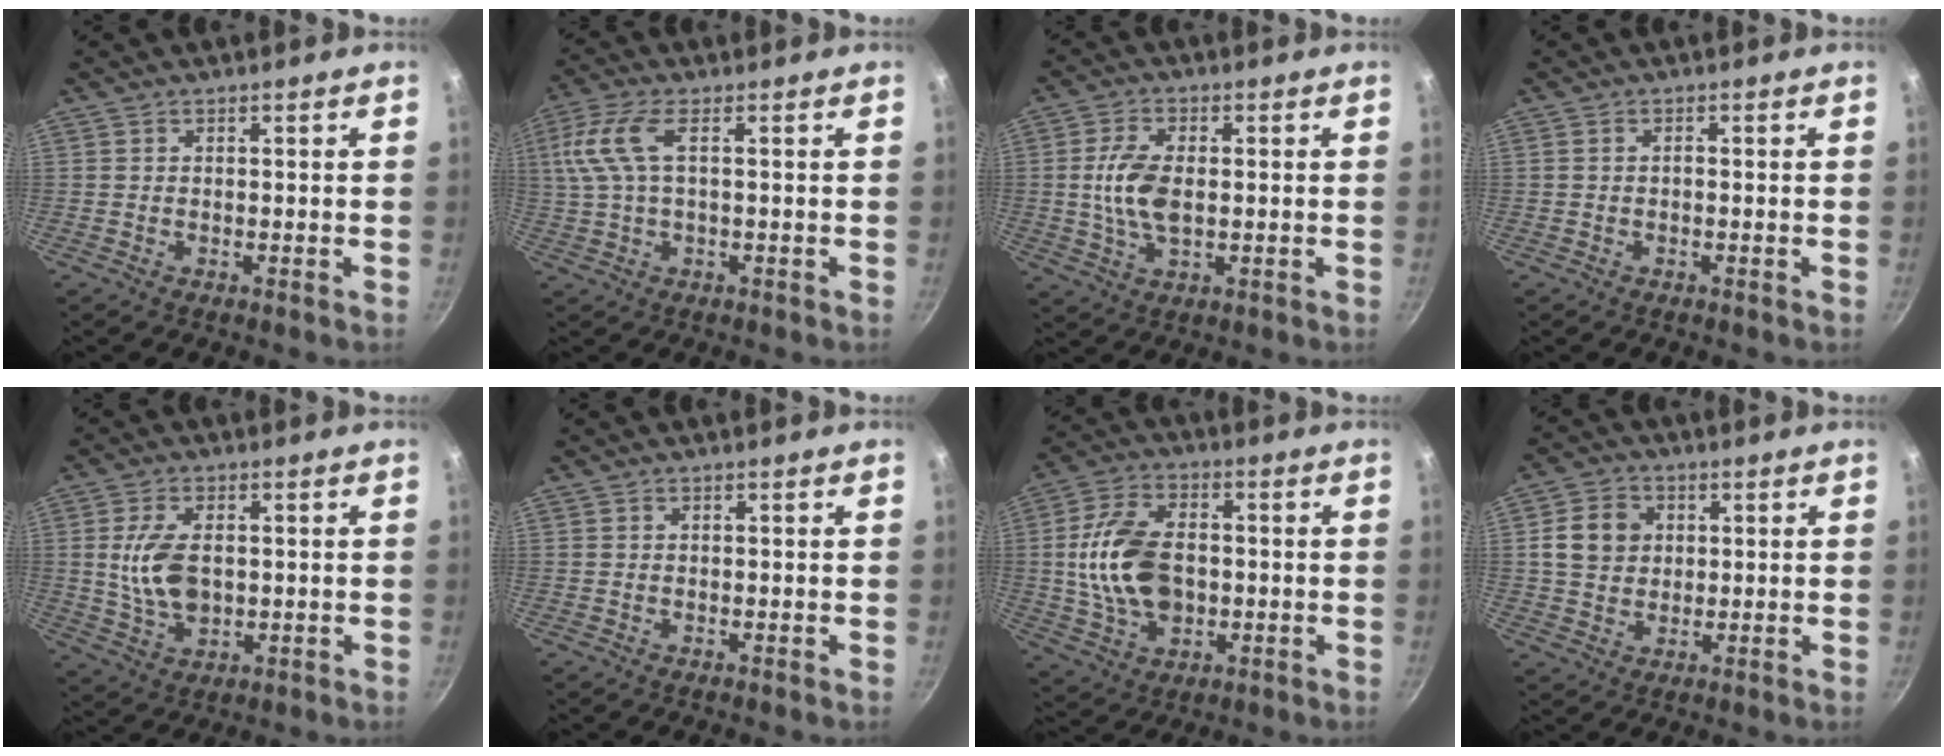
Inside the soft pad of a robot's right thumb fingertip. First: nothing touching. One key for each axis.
{"total": 8.4, "fx": 1.2, "fy": 3.1, "fz": 7.8, "tx": -0.179, "ty": 0.013, "tz": 0.026}
{"total": 8.4, "fx": 0.1, "fy": 4.5, "fz": 7.1, "tx": -0.140, "ty": 0.003, "tz": -0.001}
{"total": 0.6, "fx": -0.3, "fy": 0.3, "fz": 0.5, "tx": -0.014, "ty": 0.009, "tz": -0.004}
{"total": 9.2, "fx": 0.7, "fy": 5.4, "fz": 7.4, "tx": -0.135, "ty": -0.007, "tz": 0.016}
{"total": 0.0}
{"total": 15.1, "fx": -0.3, "fy": 9.8, "fz": 11.4, "tx": -0.201, "ty": 0.015, "tz": -0.004}
{"total": 7.8, "fx": 1.5, "fy": 6.6, "fz": 3.8, "tx": -0.048, "ty": 0.005, "tz": 0.021}